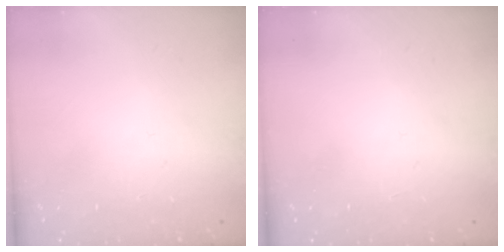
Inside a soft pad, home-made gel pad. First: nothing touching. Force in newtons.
{"total": 0.0}